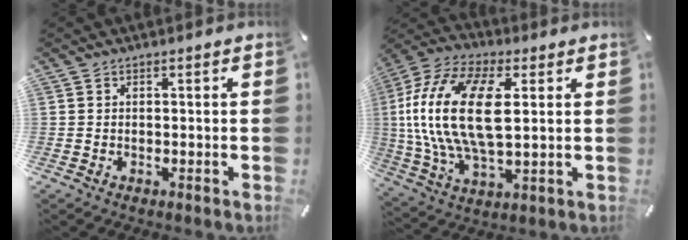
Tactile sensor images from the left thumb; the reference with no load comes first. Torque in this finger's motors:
{"motor_torque": [2.50, 2.51, 1.67, -1.09, 1.05]}